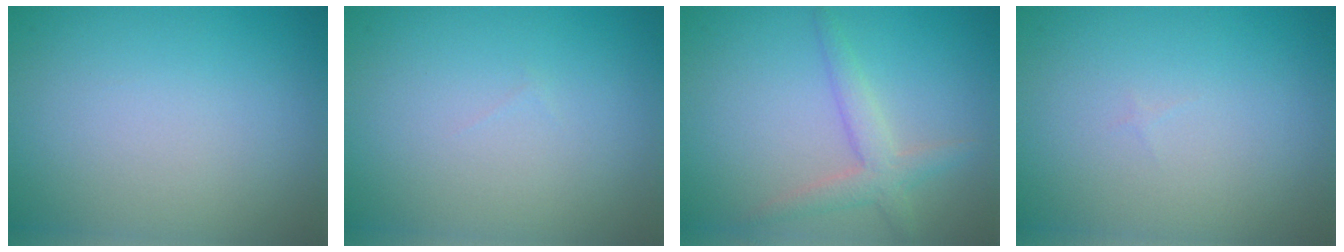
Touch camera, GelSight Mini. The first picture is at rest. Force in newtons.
{"total": 0.0}
{"total": 2.6, "press": 2.6, "slide": 0.2}
{"total": 0.0}